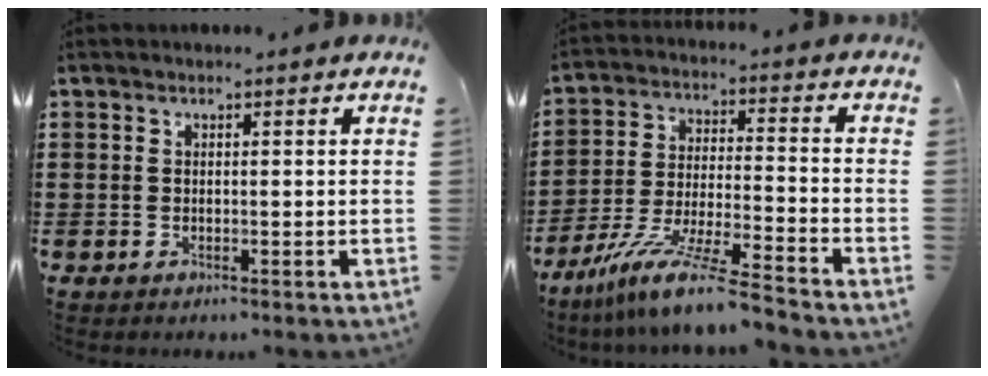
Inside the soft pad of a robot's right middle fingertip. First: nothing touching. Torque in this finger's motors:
{"motor_torque": [2.14, 0.00, 0.28, 0.17]}